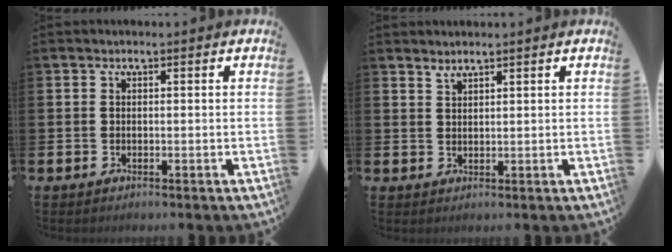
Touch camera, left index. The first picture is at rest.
{"total": 1.7, "force": [1.6, 0.2, 0.0], "torque": [-0.002, -0.004, 0.031]}